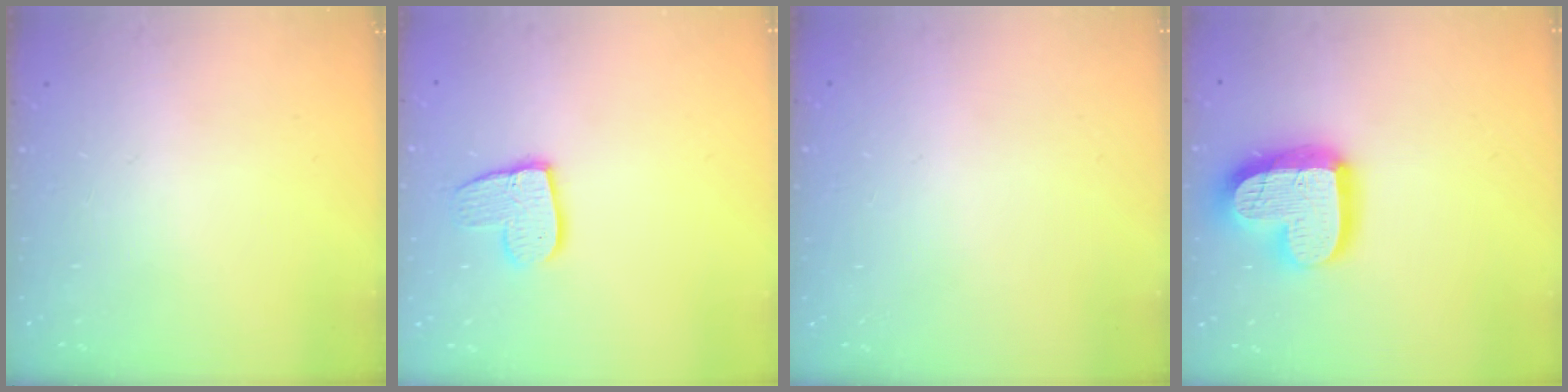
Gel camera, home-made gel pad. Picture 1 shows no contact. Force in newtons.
{"total": 10.5, "press": 10.5, "slide": 0.8}
{"total": 0.0}
{"total": 20.3, "press": 20.2, "slide": 1.7}